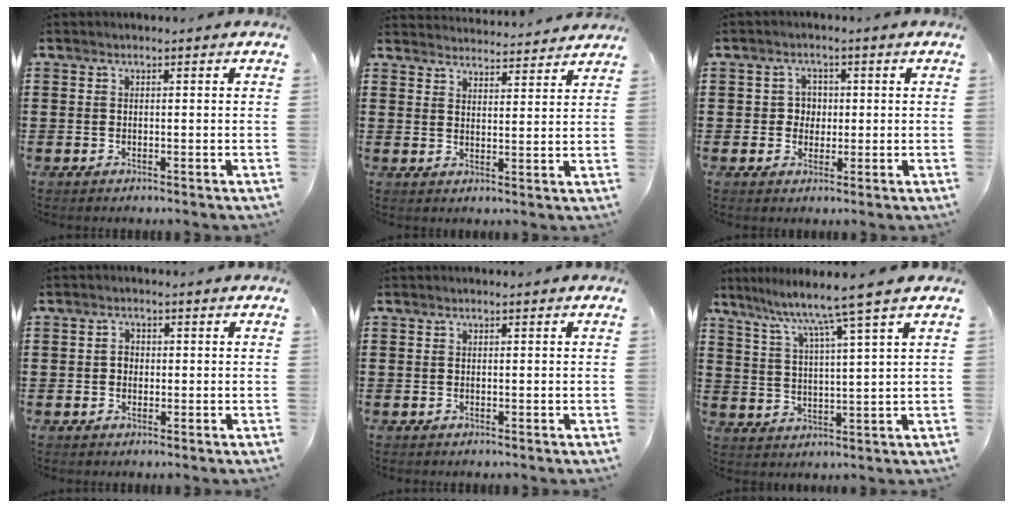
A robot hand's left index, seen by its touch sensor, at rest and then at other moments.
{"total": 3.7, "force": [3.7, -0.2, -0.3], "torque": [0.000, -0.027, 0.064]}
{"total": 2.9, "force": [0.0, 2.7, 0.9], "torque": [-0.023, 0.004, -0.007]}
{"total": 1.4, "force": [0.0, 1.2, 0.8], "torque": [-0.018, 0.007, -0.002]}
{"total": 0.0}
{"total": 6.9, "force": [5.4, -1.6, 3.8], "torque": [-0.097, -0.036, 0.083]}